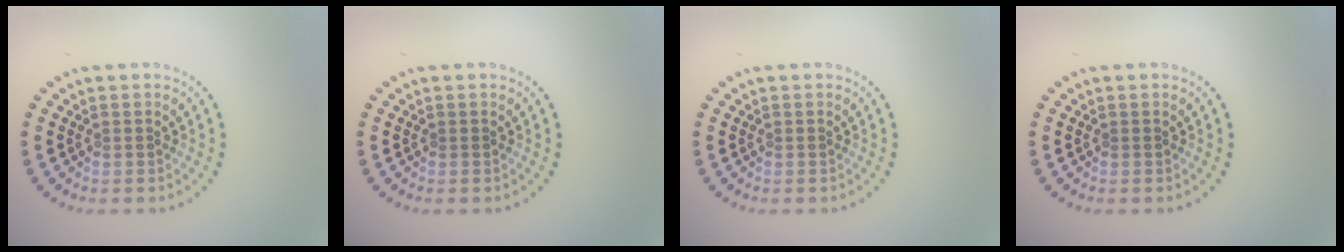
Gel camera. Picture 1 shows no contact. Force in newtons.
{"total": 0.0}
{"total": 0.0}
{"total": 0.0}